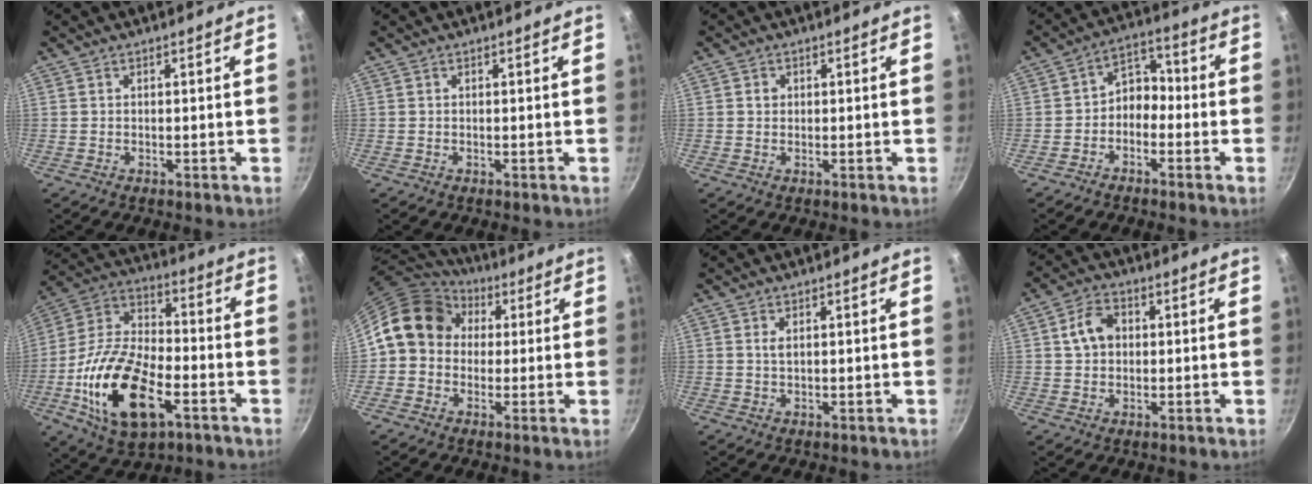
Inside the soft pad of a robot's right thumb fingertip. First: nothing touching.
{"total": 0.0}
{"total": 1.2, "force": [0.3, 1.1, 0.3], "torque": [-0.001, 0.001, 0.005]}
{"total": 6.5, "force": [-1.9, 4.8, 3.9], "torque": [-0.033, 0.040, -0.051]}
{"total": 21.5, "force": [-7.4, 10.8, 17.0], "torque": [-0.317, 0.027, -0.128]}
{"total": 13.7, "force": [1.5, 11.5, 7.2], "torque": [-0.122, 0.034, 0.016]}
{"total": 1.0, "force": [0.5, 0.3, 0.8], "torque": [-0.016, -0.002, 0.011]}
{"total": 6.1, "force": [1.1, 4.6, 3.8], "torque": [-0.060, 0.011, 0.015]}